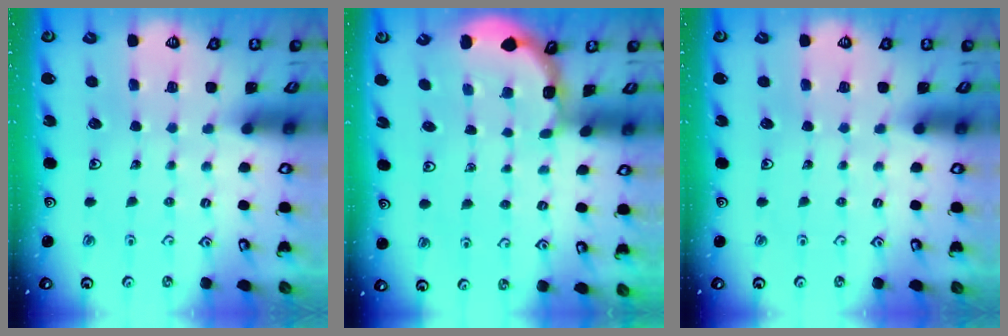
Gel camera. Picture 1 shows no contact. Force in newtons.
{"total": 2.1, "press": 2.1, "slide": 0.2}
{"total": 0.0}